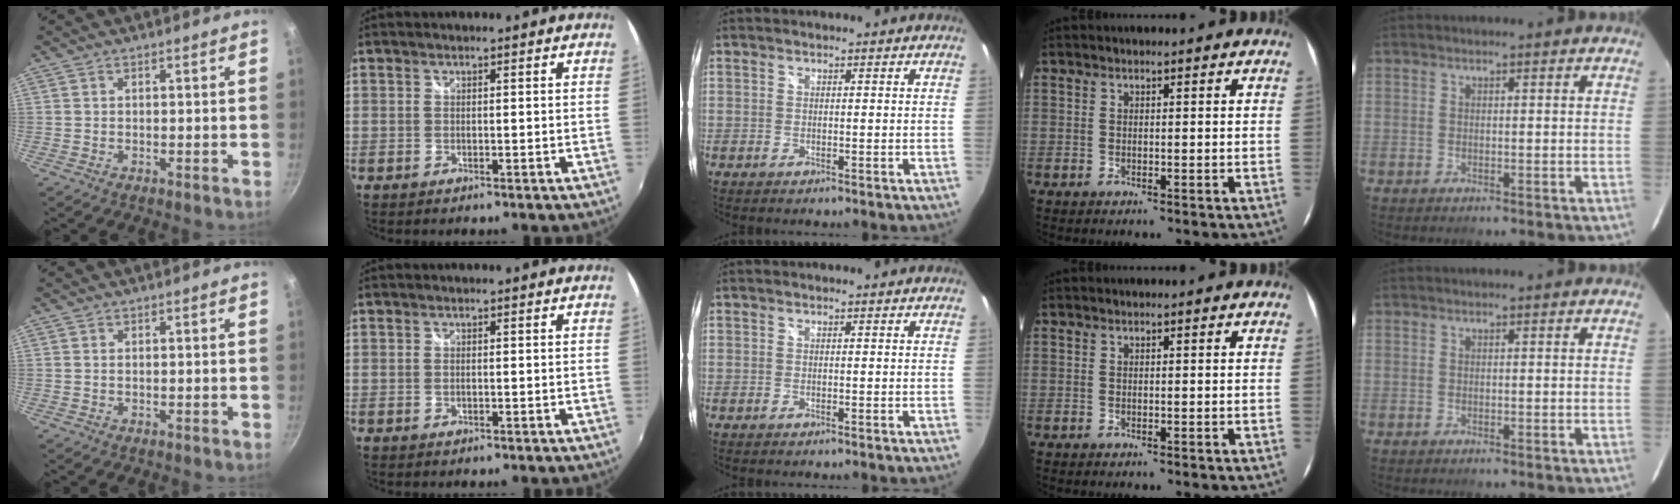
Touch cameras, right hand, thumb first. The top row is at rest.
{"thumb": {"total": 0.5, "force": [0.2, 0.3, 0.4], "torque": [-0.008, 0.001, 0.003]}, "index": {"total": 0.6, "force": [-0.1, 0.3, 0.5], "torque": [-0.012, -0.001, -0.003]}}